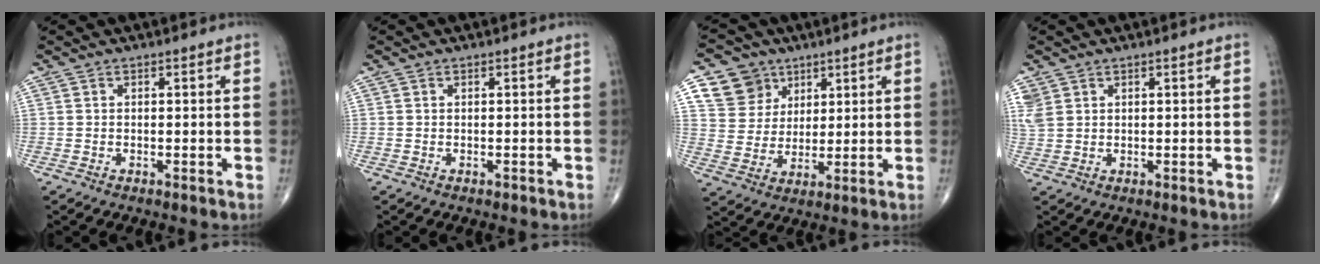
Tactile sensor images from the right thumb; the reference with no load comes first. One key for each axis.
{"total": 0.0}
{"total": 9.4, "fx": 4.9, "fy": 7.9, "fz": 1.6, "tx": 0.006, "ty": -0.027, "tz": 0.095}
{"total": 3.5, "fx": 1.8, "fy": 2.6, "fz": 1.5, "tx": -0.034, "ty": 0.003, "tz": 0.046}